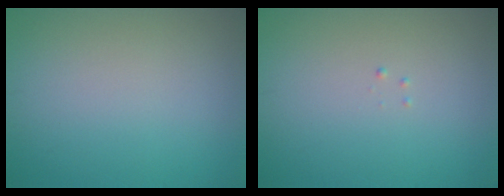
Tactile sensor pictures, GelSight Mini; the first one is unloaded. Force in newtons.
{"total": 0.0}